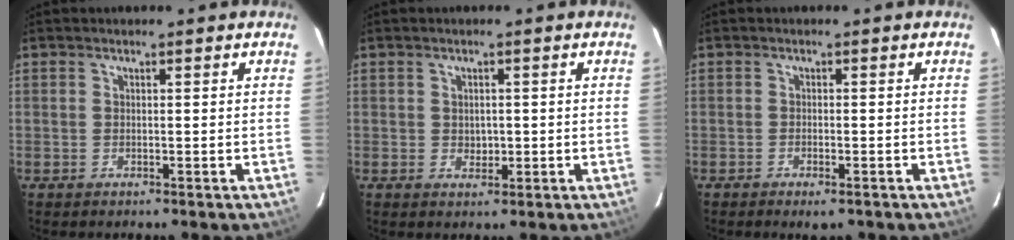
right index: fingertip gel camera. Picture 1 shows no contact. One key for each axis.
{"total": 1.9, "fx": 0.1, "fy": 1.7, "fz": 0.8, "tx": -0.010, "ty": 0.003, "tz": 0.005}
{"total": 2.4, "fx": -1.7, "fy": 0.9, "fz": 1.4, "tx": -0.029, "ty": -0.007, "tz": -0.026}